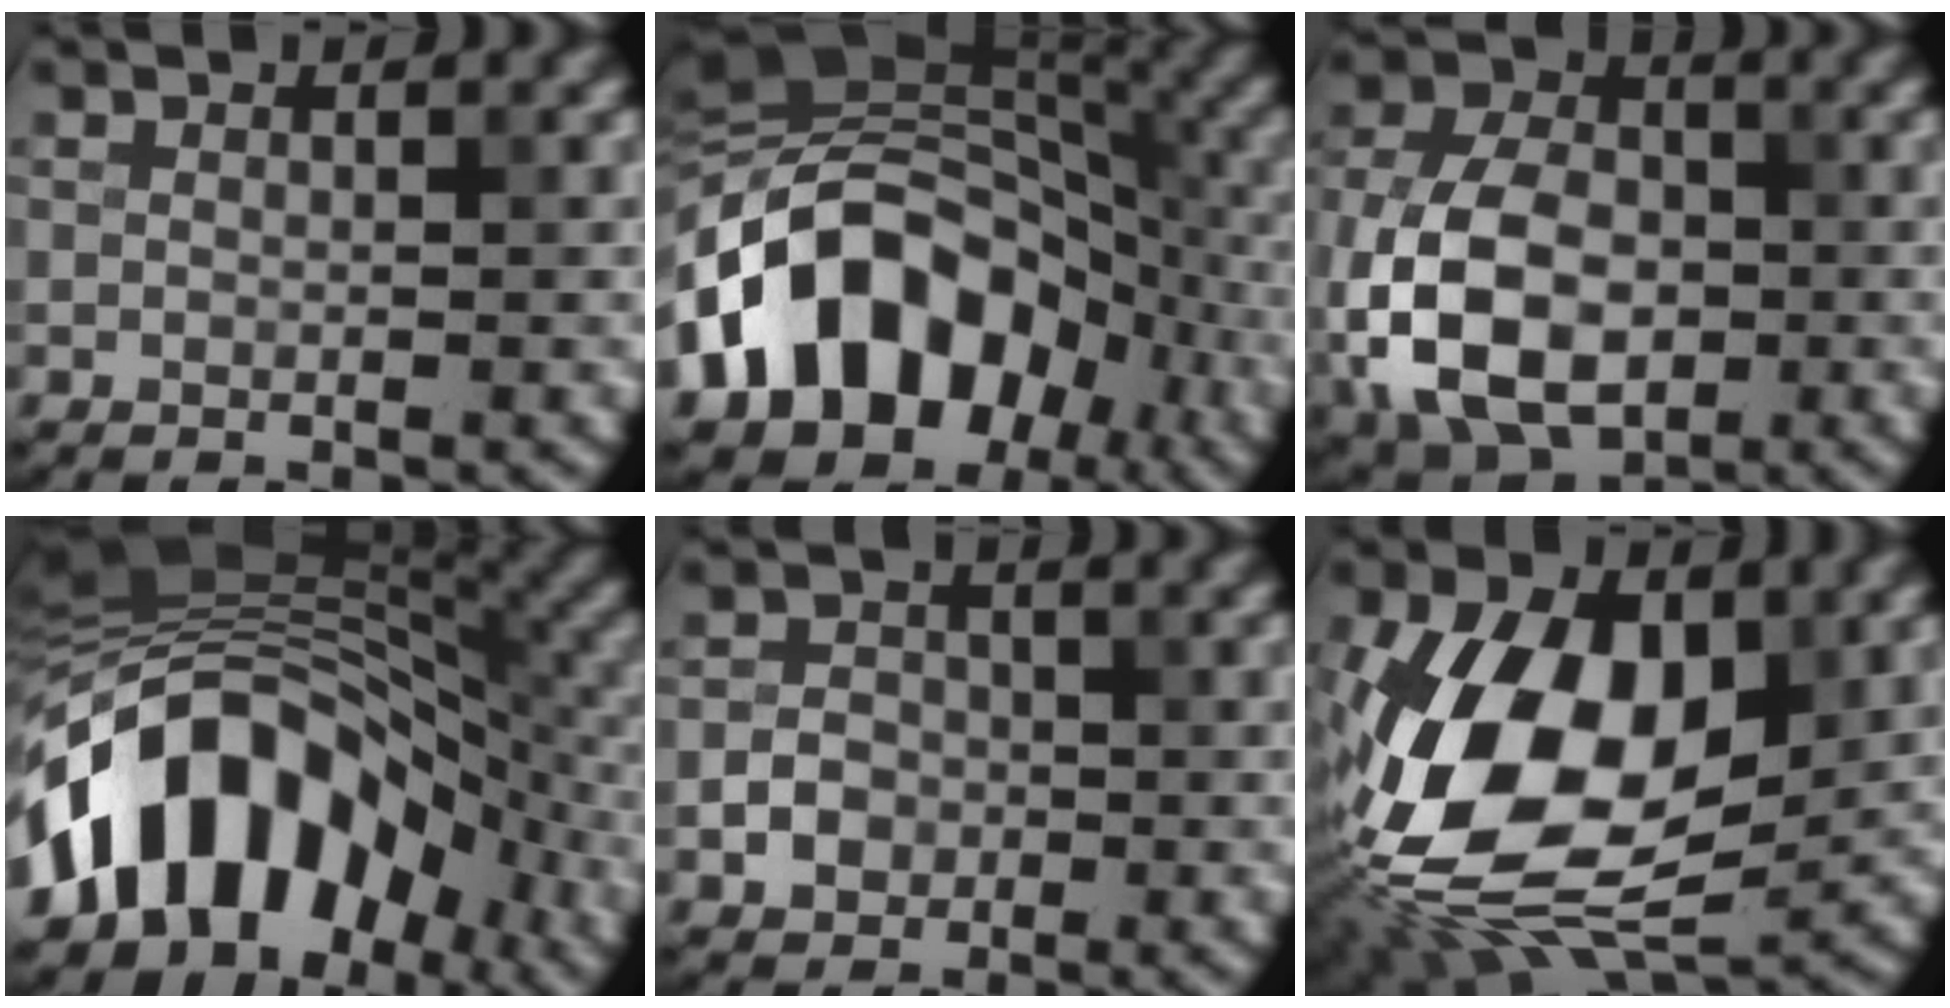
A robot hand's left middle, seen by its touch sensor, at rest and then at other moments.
{"total": 14.2, "force": [-4.7, 10.3, 8.5], "torque": [-0.140, 0.012, -0.094]}
{"total": 12.4, "force": [-2.9, 8.3, 8.7], "torque": [-0.194, -0.015, -0.062]}
{"total": 12.5, "force": [-5.6, 7.9, 7.8], "torque": [-0.112, 0.023, -0.110]}
{"total": 2.5, "force": [-0.9, 2.1, 1.1], "torque": [-0.011, 0.001, -0.019]}
{"total": 16.0, "force": [-1.0, 9.7, 12.7], "torque": [-0.259, -0.005, -0.028]}